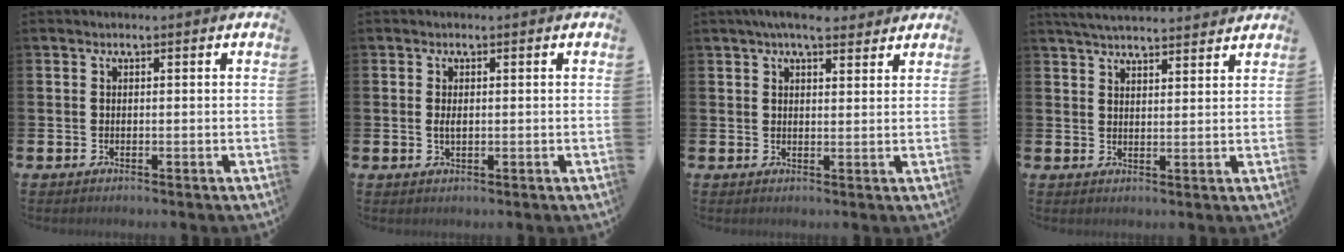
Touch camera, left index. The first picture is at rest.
{"total": 1.3, "force": [0.1, 0.7, 1.1], "torque": [-0.018, 0.002, 0.000]}
{"total": 4.9, "force": [4.3, 1.3, 1.9], "torque": [-0.039, -0.014, 0.077]}
{"total": 4.4, "force": [4.4, 0.3, 0.7], "torque": [-0.030, -0.014, 0.081]}